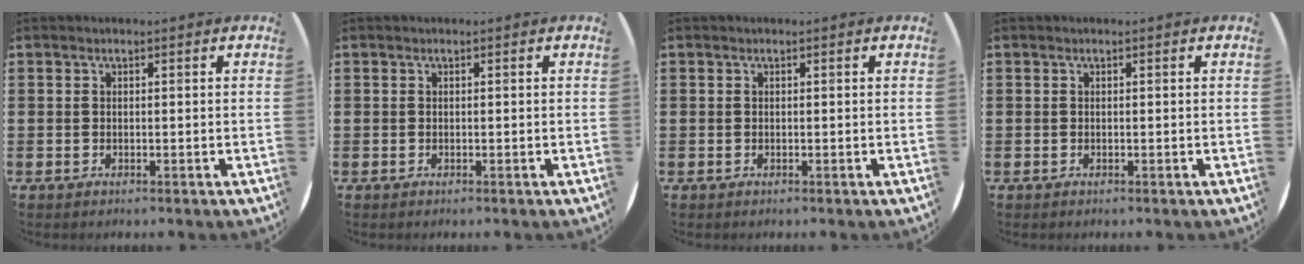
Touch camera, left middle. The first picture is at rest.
{"total": 0.0}
{"total": 0.0}
{"total": 0.0}